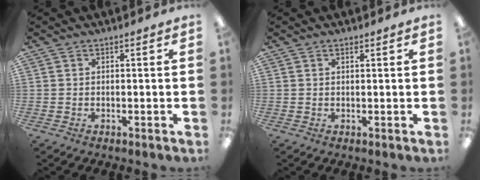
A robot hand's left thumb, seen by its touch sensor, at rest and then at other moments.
{"total": 0.8, "force": [0.6, 0.2, 0.5], "torque": [-0.003, -0.002, 0.009]}